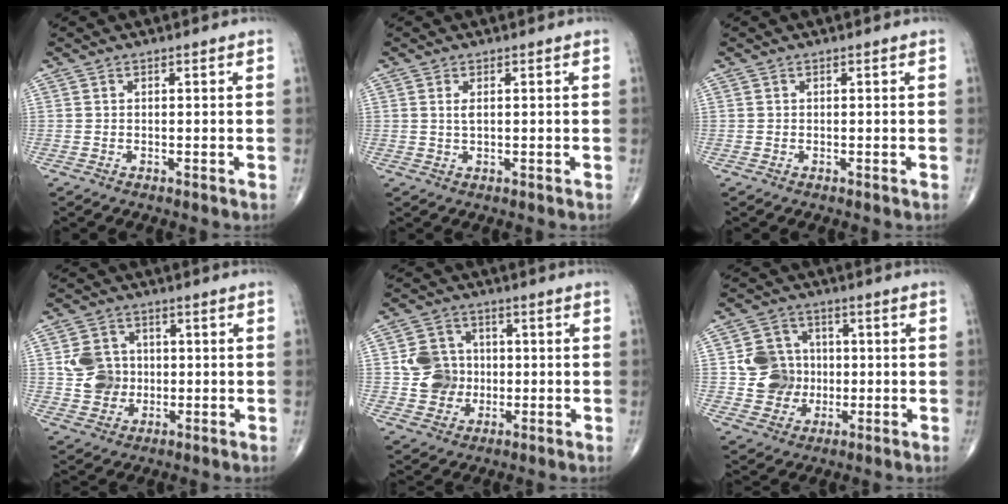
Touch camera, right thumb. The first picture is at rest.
{"total": 1.6, "force": [0.5, 0.7, 1.4], "torque": [-0.029, -0.002, 0.013]}
{"total": 0.0}
{"total": 8.0, "force": [0.4, 7.2, 3.3], "torque": [-0.032, 0.002, 0.007]}
{"total": 8.5, "force": [-0.1, 7.9, 3.2], "torque": [-0.023, 0.008, -0.003]}
{"total": 9.3, "force": [-0.1, 8.7, 3.3], "torque": [-0.018, 0.010, 0.000]}